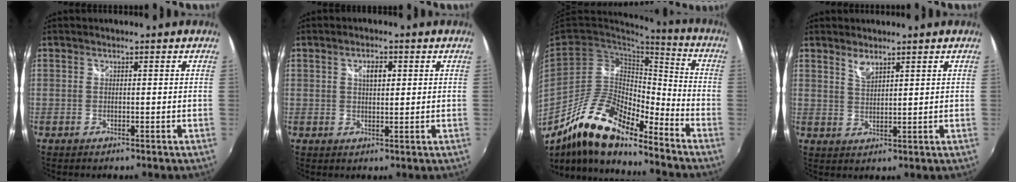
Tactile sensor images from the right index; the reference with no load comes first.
{"total": 3.1, "force": [1.1, 1.4, 2.5], "torque": [-0.041, 0.006, 0.018]}
{"total": 17.7, "force": [-13.1, 5.2, 10.7], "torque": [-0.193, -0.006, -0.247]}
{"total": 2.9, "force": [2.3, 0.7, 1.6], "torque": [-0.027, -0.002, 0.041]}